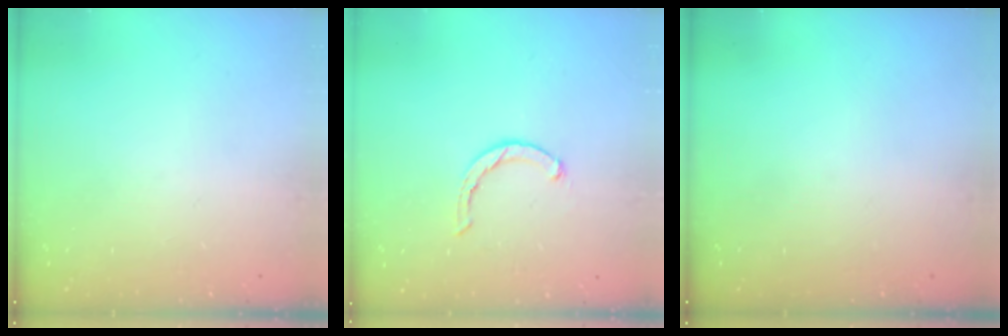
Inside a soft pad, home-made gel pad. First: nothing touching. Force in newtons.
{"total": 2.3, "press": 2.2, "slide": 0.5}
{"total": 0.0}